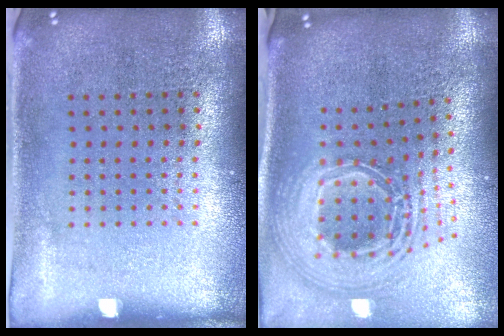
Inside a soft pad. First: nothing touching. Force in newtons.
{"total": 2.8, "press": 1.9, "slide": 2.1}